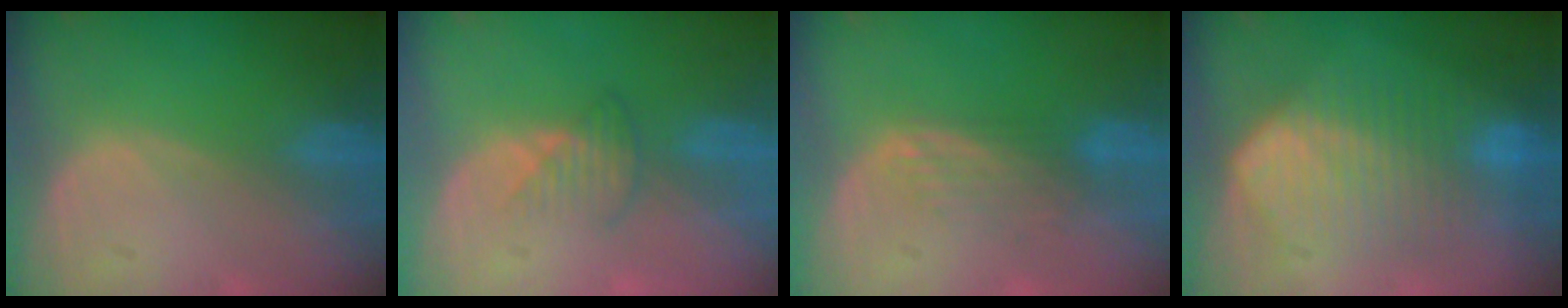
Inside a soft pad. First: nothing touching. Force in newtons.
{"total": 2.8, "press": 2.7, "slide": 0.8}
{"total": 3.5, "press": 2.8, "slide": 2.0}
{"total": 10.0, "press": 10.0, "slide": 0.6}